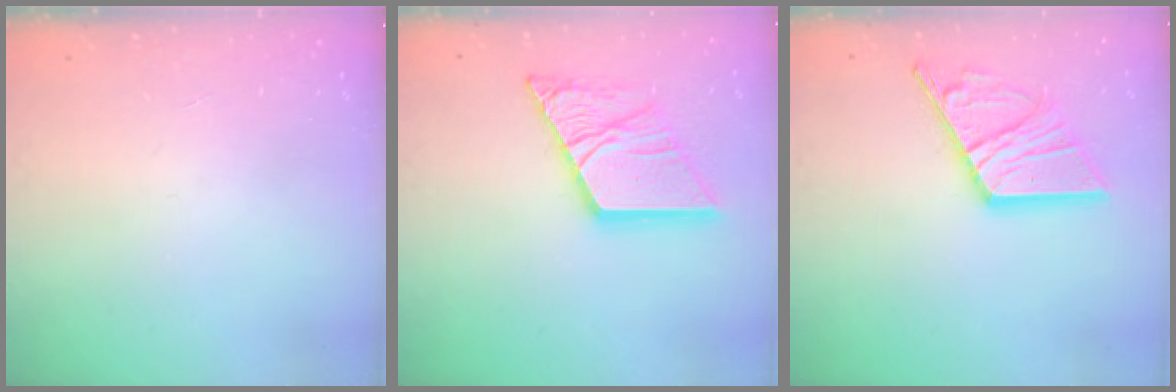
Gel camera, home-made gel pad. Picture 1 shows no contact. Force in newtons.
{"total": 18.8, "press": 18.7, "slide": 2.0}
{"total": 15.2, "press": 15.2, "slide": 1.2}